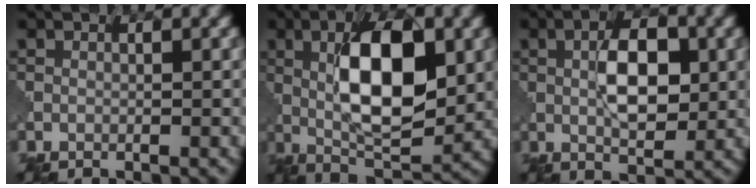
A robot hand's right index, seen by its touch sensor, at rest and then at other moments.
{"total": 9.8, "force": [1.5, 4.0, 8.8], "torque": [-0.139, 0.004, 0.028]}
{"total": 5.5, "force": [0.8, 2.5, 4.8], "torque": [-0.077, 0.002, 0.015]}